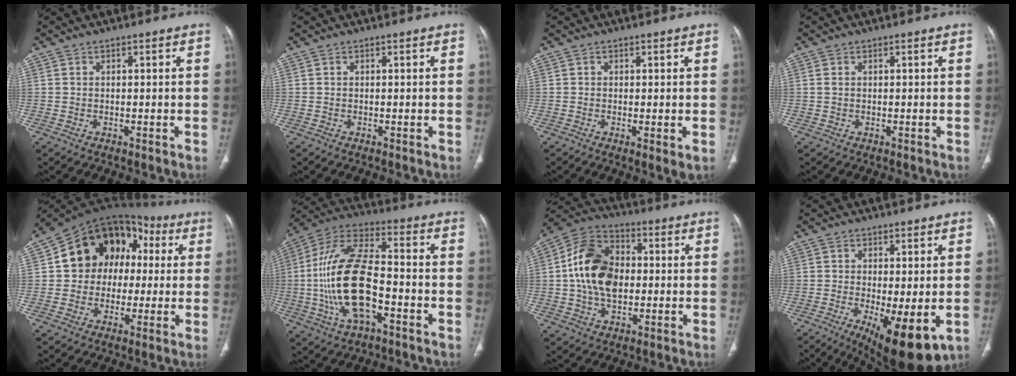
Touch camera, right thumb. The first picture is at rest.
{"total": 0.0}
{"total": 2.1, "force": [-0.2, 0.4, 2.0], "torque": [-0.039, -0.011, -0.005]}
{"total": 0.6, "force": [0.2, 0.4, 0.4], "torque": [-0.012, 0.006, 0.007]}
{"total": 16.4, "force": [2.1, 13.3, 9.4], "torque": [-0.092, 0.040, 0.029]}
{"total": 19.1, "force": [-3.8, 8.5, 16.7], "torque": [-0.338, 0.034, -0.069]}
{"total": 15.4, "force": [0.4, 10.5, 11.2], "torque": [-0.184, 0.021, 0.000]}
{"total": 11.7, "force": [-3.4, 3.8, 10.5], "torque": [-0.157, -0.026, -0.039]}